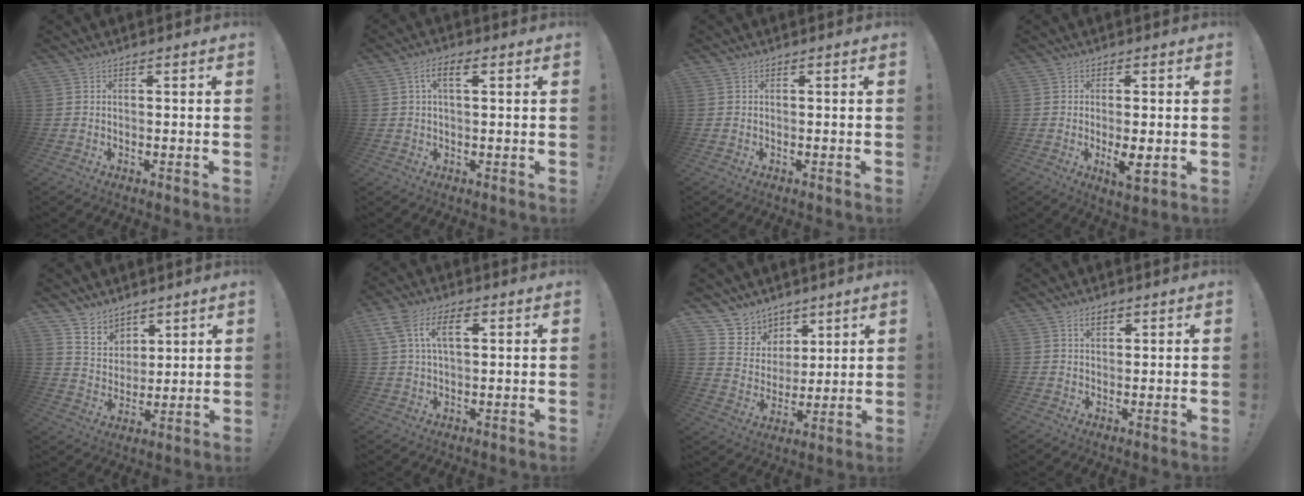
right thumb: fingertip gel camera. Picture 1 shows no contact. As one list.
[{"total": 5.1, "force": [1.3, 2.3, 4.3], "torque": [-0.069, 0.007, 0.019]}, {"total": 0.0}, {"total": 6.2, "force": [-1.0, 1.5, 5.9], "torque": [-0.092, -0.014, -0.015]}, {"total": 7.6, "force": [6.1, 4.5, 0.3], "torque": [-0.013, -0.057, 0.120]}, {"total": 8.9, "force": [2.9, 4.8, 6.9], "torque": [-0.126, 0.009, 0.052]}, {"total": 8.8, "force": [5.8, 6.6, 0.4], "torque": [-0.011, -0.054, 0.118]}, {"total": 2.5, "force": [1.4, 1.4, 1.4], "torque": [-0.019, -0.002, 0.024]}]